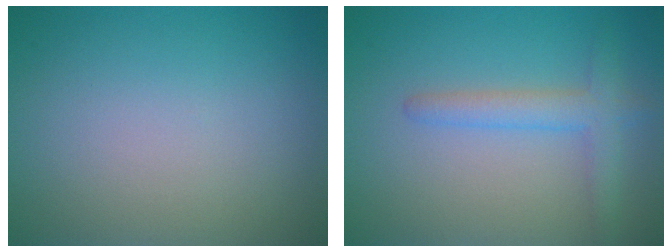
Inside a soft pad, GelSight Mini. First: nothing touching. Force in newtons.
{"total": 2.8, "press": 2.8, "slide": 0.2}